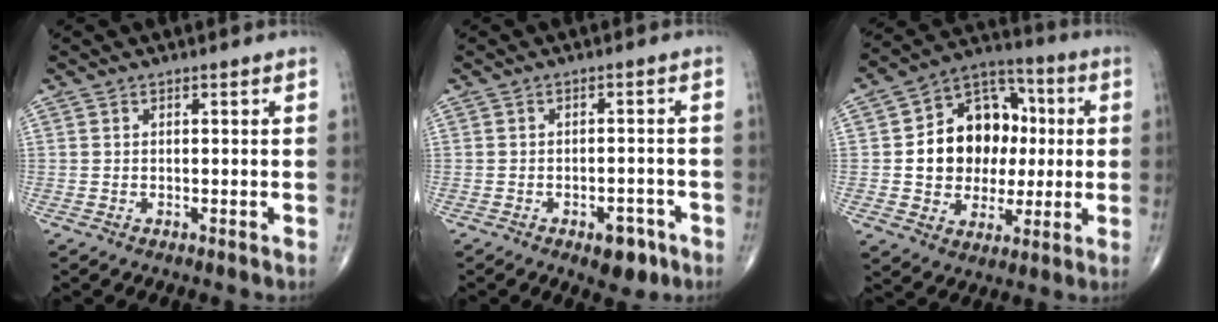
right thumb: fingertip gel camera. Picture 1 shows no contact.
{"total": 5.3, "force": [-2.9, 2.8, 3.5], "torque": [-0.029, 0.015, -0.034]}
{"total": 17.3, "force": [1.2, 13.4, 10.8], "torque": [-0.118, 0.027, 0.021]}